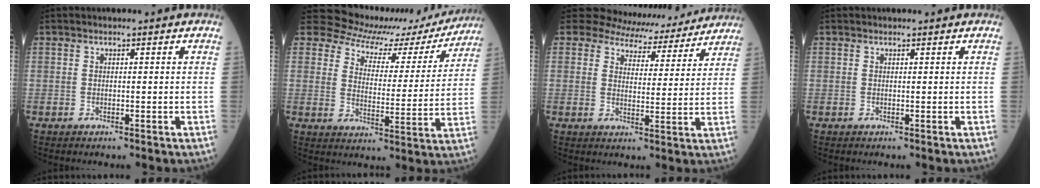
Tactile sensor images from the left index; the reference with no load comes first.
{"total": 15.1, "force": [14.0, 5.1, 2.5], "torque": [-0.027, -0.016, 0.166]}
{"total": 11.7, "force": [11.0, 3.8, 1.0], "torque": [-0.001, -0.002, 0.125]}
{"total": 0.6, "force": [0.6, 0.1, 0.0], "torque": [-0.007, 0.006, 0.008]}